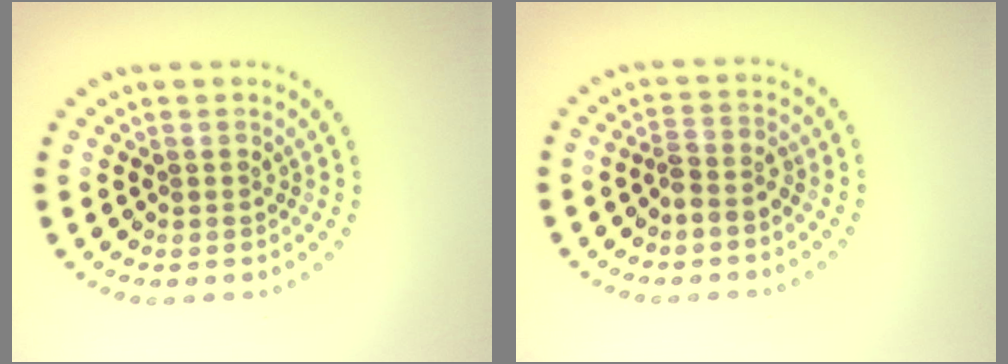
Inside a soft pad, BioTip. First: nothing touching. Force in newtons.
{"total": 1.8, "press": 1.4, "slide": 1.1}